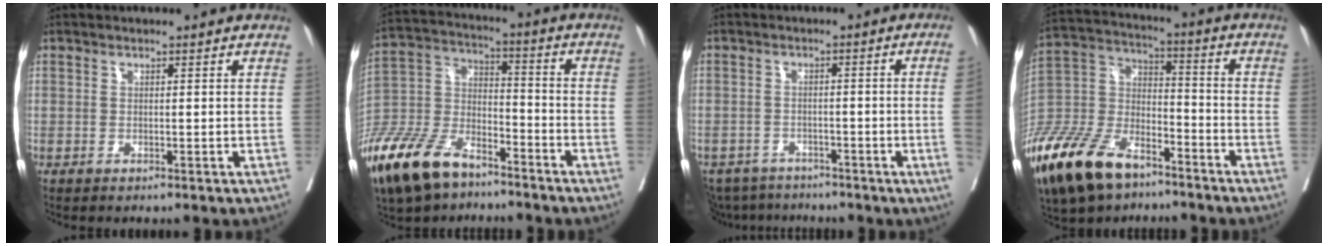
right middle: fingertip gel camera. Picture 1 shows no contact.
{"total": 18.6, "force": [-13.4, 7.6, 10.4], "torque": [-0.243, -0.021, -0.258]}
{"total": 4.2, "force": [-3.6, -0.5, 2.1], "torque": [-0.028, 0.017, -0.056]}
{"total": 23.6, "force": [-16.3, 10.5, 13.5], "torque": [-0.360, -0.035, -0.310]}